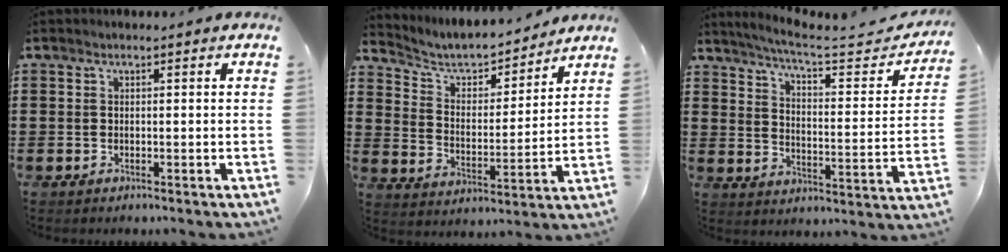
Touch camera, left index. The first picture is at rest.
{"total": 5.1, "force": [4.5, 1.7, 1.5], "torque": [-0.057, -0.030, 0.071]}
{"total": 5.8, "force": [4.8, 0.1, 3.3], "torque": [-0.085, -0.033, 0.075]}